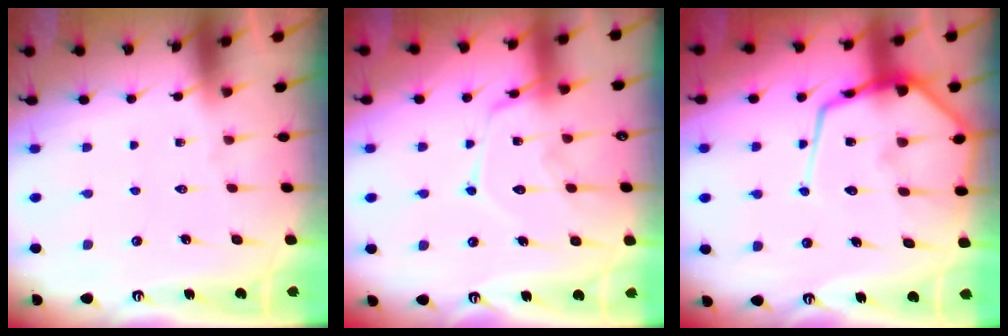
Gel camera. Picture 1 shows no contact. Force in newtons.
{"total": 12.3, "press": 12.3, "slide": 0.7}
{"total": 16.8, "press": 16.8, "slide": 1.4}